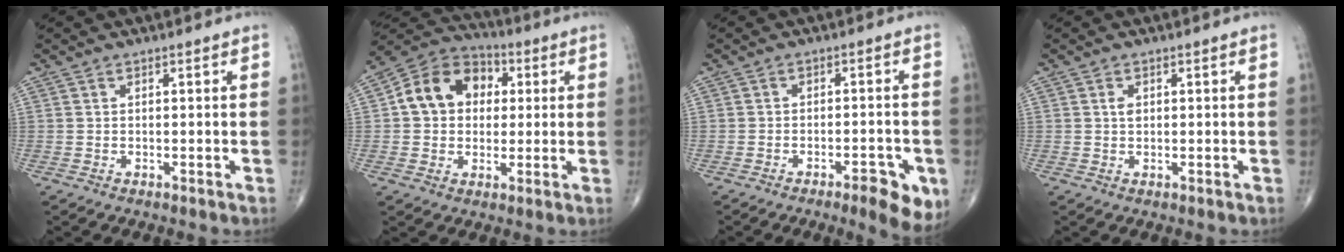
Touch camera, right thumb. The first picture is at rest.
{"total": 13.3, "force": [2.2, 10.6, 7.7], "torque": [-0.099, 0.021, 0.026]}
{"total": 7.4, "force": [-3.5, 2.3, 6.1], "torque": [-0.070, 0.008, -0.043]}
{"total": 1.3, "force": [0.4, 0.9, 0.9], "torque": [-0.011, -0.001, 0.007]}